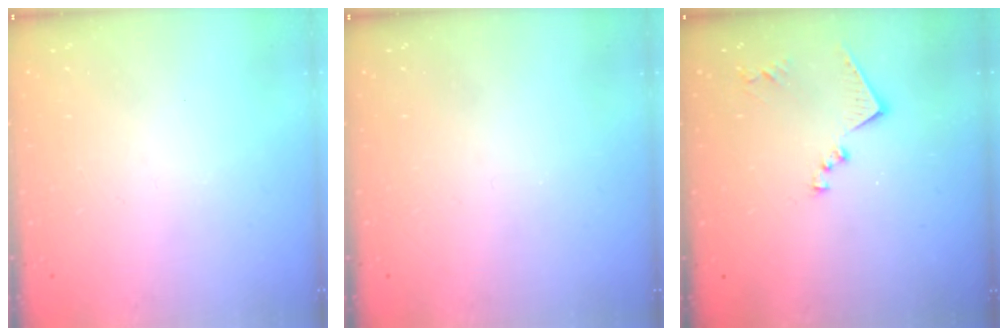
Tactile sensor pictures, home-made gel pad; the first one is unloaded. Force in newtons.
{"total": 0.0}
{"total": 11.1, "press": 11.1, "slide": 0.9}